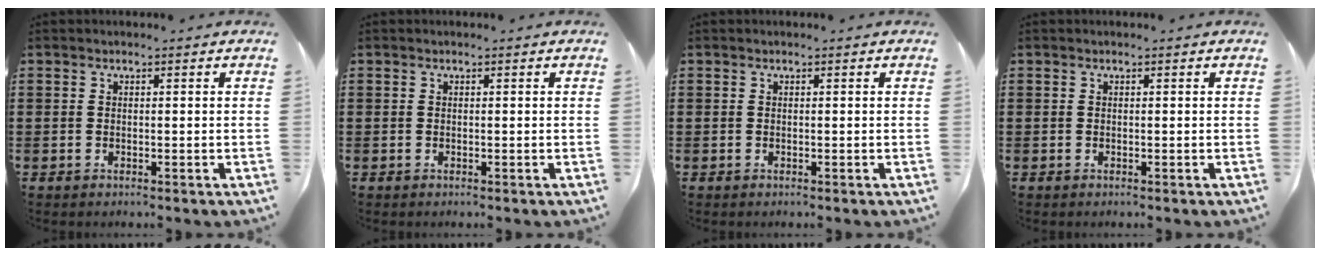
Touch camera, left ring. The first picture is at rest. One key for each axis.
{"total": 0.0}
{"total": 0.0}
{"total": 0.0}